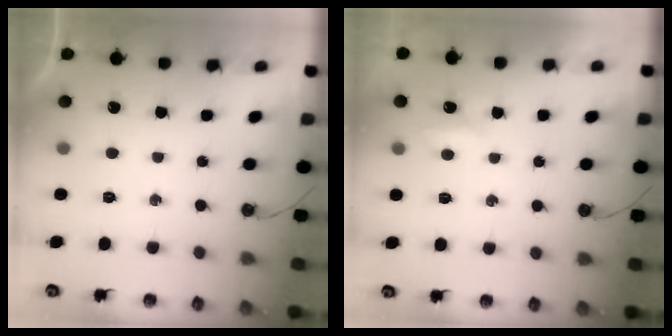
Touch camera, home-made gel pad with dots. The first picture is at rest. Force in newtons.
{"total": 2.9, "press": 2.8, "slide": 0.6}